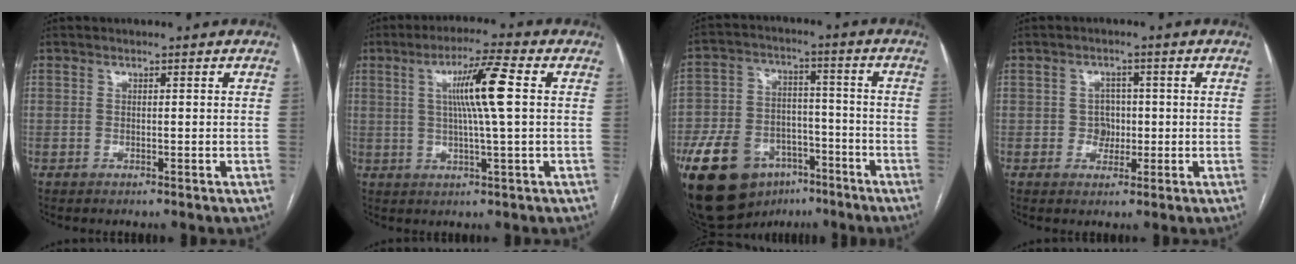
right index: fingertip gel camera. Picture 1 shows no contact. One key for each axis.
{"total": 8.7, "fx": 1.6, "fy": -0.5, "fz": 8.5, "tx": -0.151, "ty": 0.005, "tz": 0.028}
{"total": 17.2, "fx": -10.0, "fy": 10.5, "fz": 9.2, "tx": -0.178, "ty": 0.020, "tz": -0.164}
{"total": 3.0, "fx": -0.3, "fy": 2.7, "fz": 1.2, "tx": -0.010, "ty": 0.008, "tz": -0.003}